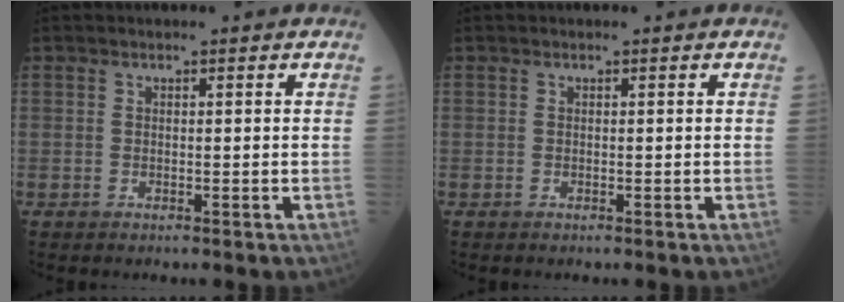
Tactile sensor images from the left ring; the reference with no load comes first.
{"total": 0.0}